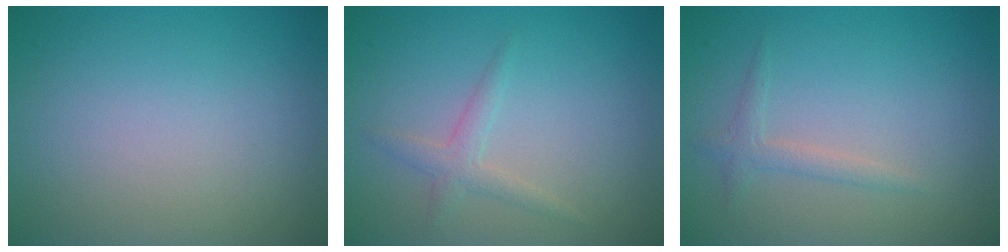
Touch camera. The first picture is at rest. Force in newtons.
{"total": 1.6, "press": 1.6, "slide": 0.0}
{"total": 1.4, "press": 1.4, "slide": 0.1}